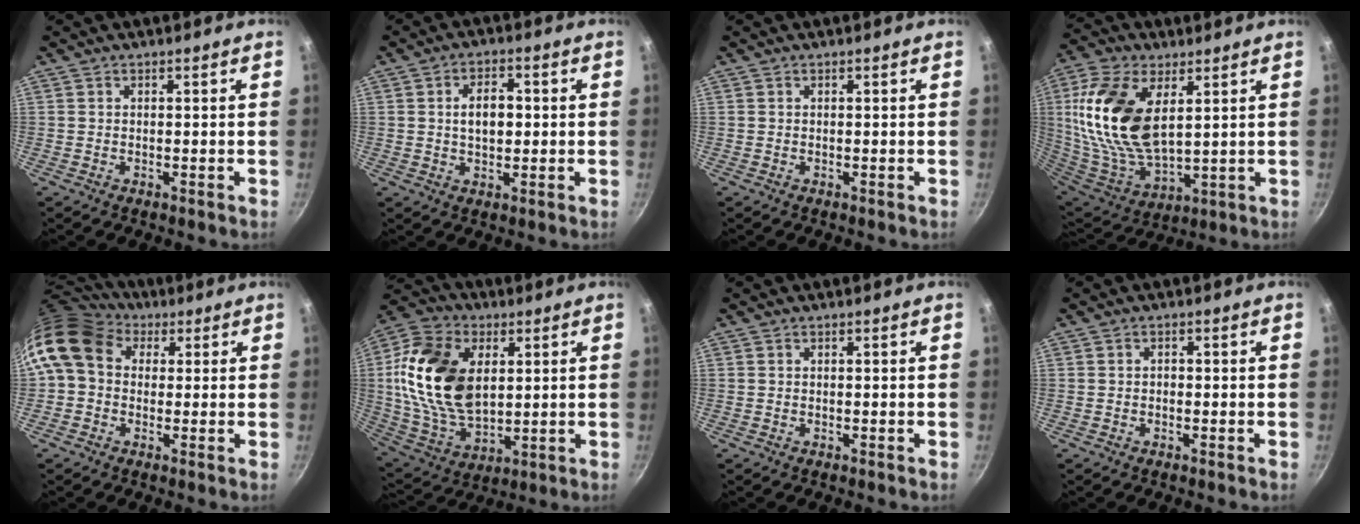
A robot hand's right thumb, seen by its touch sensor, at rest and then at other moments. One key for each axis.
{"total": 6.2, "fx": 0.5, "fy": 3.8, "fz": 4.9, "tx": -0.061, "ty": 0.011, "tz": 0.007}
{"total": 0.0}
{"total": 20.8, "fx": 5.4, "fy": 11.2, "fz": 16.7, "tx": -0.333, "ty": -0.024, "tz": 0.110}
{"total": 13.0, "fx": 3.4, "fy": 10.2, "fz": 7.3, "tx": -0.128, "ty": 0.020, "tz": 0.043}
{"total": 21.4, "fx": 3.8, "fy": 13.8, "fz": 16.0, "tx": -0.286, "ty": -0.007, "tz": 0.073}
{"total": 0.0}
{"total": 0.8, "fx": -0.2, "fy": 0.6, "fz": 0.4, "tx": -0.007, "ty": 0.005, "tz": -0.004}